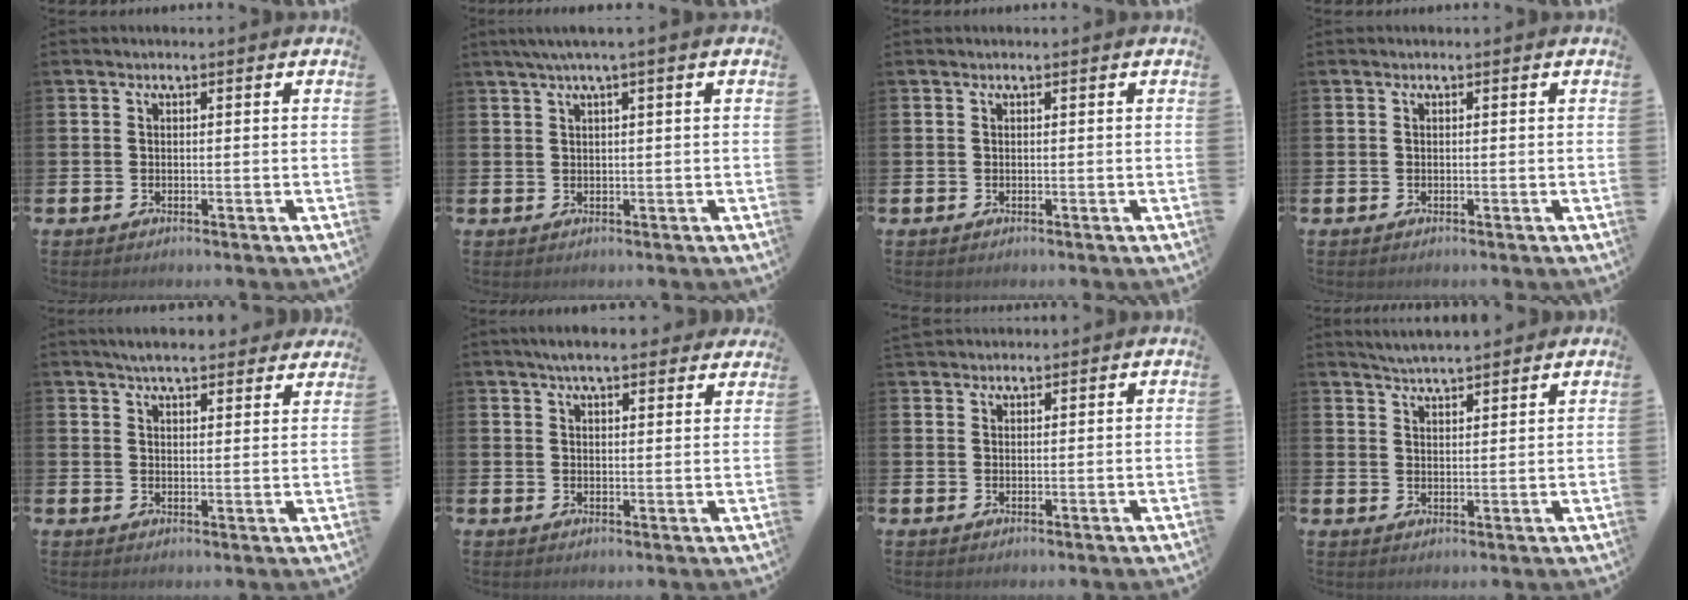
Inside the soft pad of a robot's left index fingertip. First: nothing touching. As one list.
[{"total": 2.5, "force": [1.4, -0.3, 2.0], "torque": [-0.046, 0.002, 0.026]}, {"total": 0.0}, {"total": 0.0}, {"total": 4.8, "force": [4.6, 0.8, 1.3], "torque": [-0.025, -0.020, 0.082]}, {"total": 4.6, "force": [4.2, 0.9, 1.7], "torque": [-0.039, -0.012, 0.075]}, {"total": 1.9, "force": [1.8, 0.5, 0.0], "torque": [0.005, -0.005, 0.032]}, {"total": 4.2, "force": [4.2, 0.2, 0.5], "torque": [-0.019, -0.019, 0.076]}]